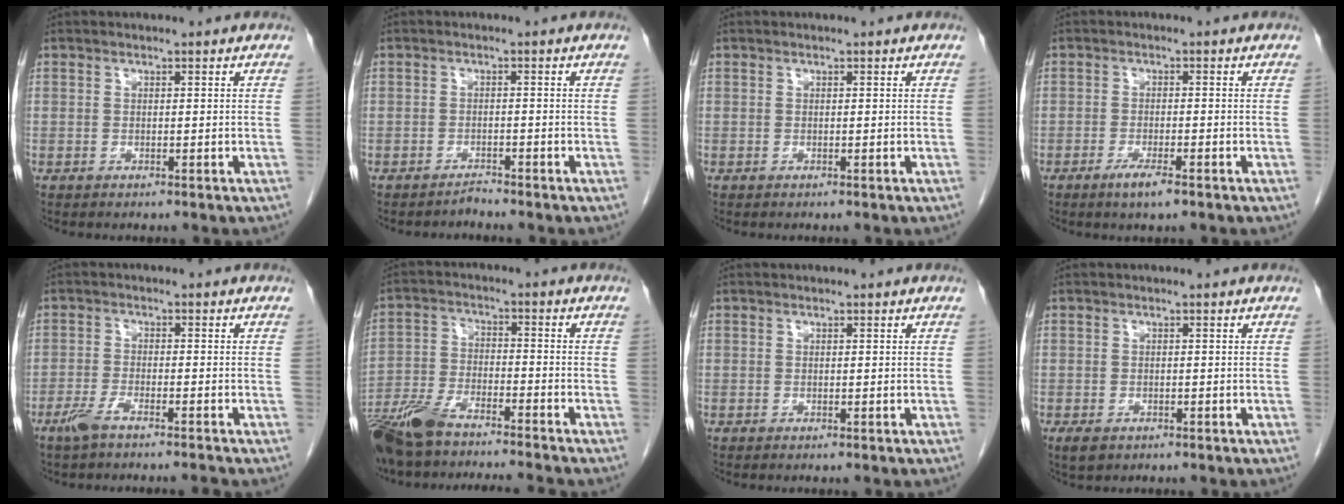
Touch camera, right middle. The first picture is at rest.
{"total": 1.2, "force": [-1.1, 0.0, -0.2], "torque": [0.011, -0.003, -0.018]}
{"total": 0.0}
{"total": 3.2, "force": [-2.0, 0.4, 2.5], "torque": [-0.048, -0.004, -0.034]}
{"total": 4.0, "force": [-3.3, -0.1, 2.2], "torque": [-0.046, -0.004, -0.064]}
{"total": 12.7, "force": [-11.0, 1.2, 6.3], "torque": [-0.124, -0.013, -0.195]}
{"total": 0.0}
{"total": 2.0, "force": [-1.2, 1.3, 1.1], "torque": [-0.020, -0.001, -0.010]}